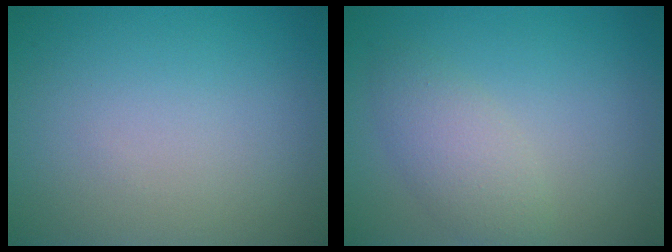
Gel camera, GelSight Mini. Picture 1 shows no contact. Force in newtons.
{"total": 3.0, "press": 3.0, "slide": 0.1}